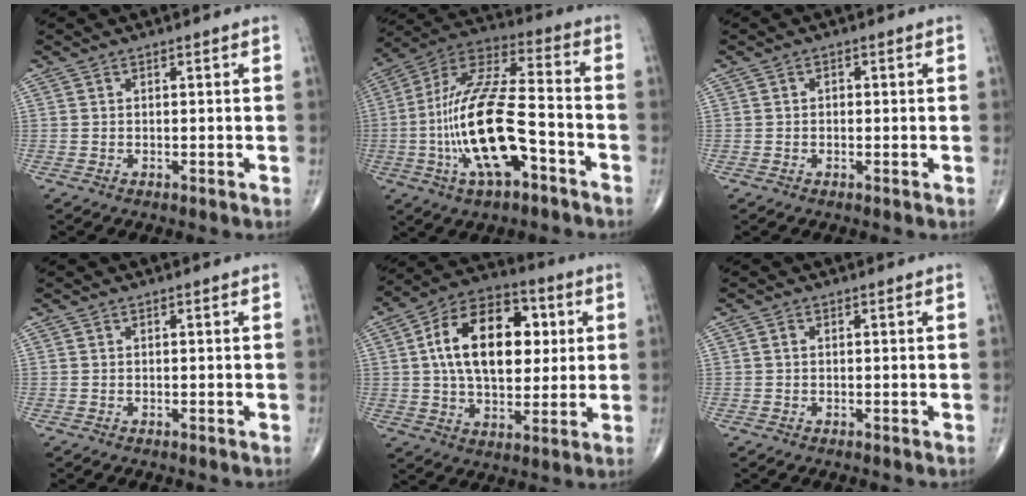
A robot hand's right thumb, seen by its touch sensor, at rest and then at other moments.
{"total": 20.4, "force": [-5.9, 7.4, 18.1], "torque": [-0.358, 0.043, -0.102]}
{"total": 1.0, "force": [0.0, 0.8, 0.6], "torque": [-0.004, 0.004, -0.003]}
{"total": 0.0}
{"total": 20.0, "force": [3.8, 12.0, 15.5], "torque": [-0.224, 0.011, 0.058]}
{"total": 0.6, "force": [0.0, 0.4, 0.4], "torque": [-0.006, 0.000, -0.001]}